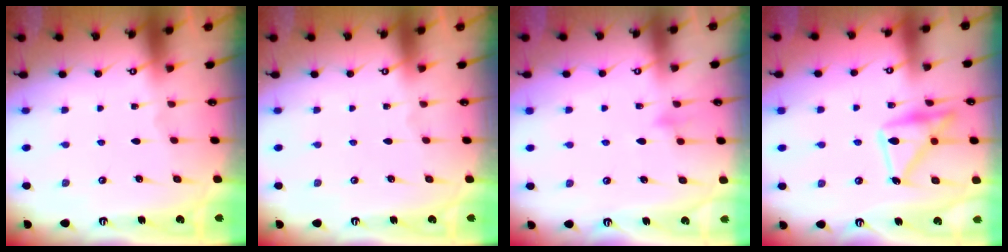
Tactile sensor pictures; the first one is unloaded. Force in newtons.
{"total": 0.0}
{"total": 7.7, "press": 7.7, "slide": 0.5}
{"total": 16.6, "press": 16.6, "slide": 0.9}